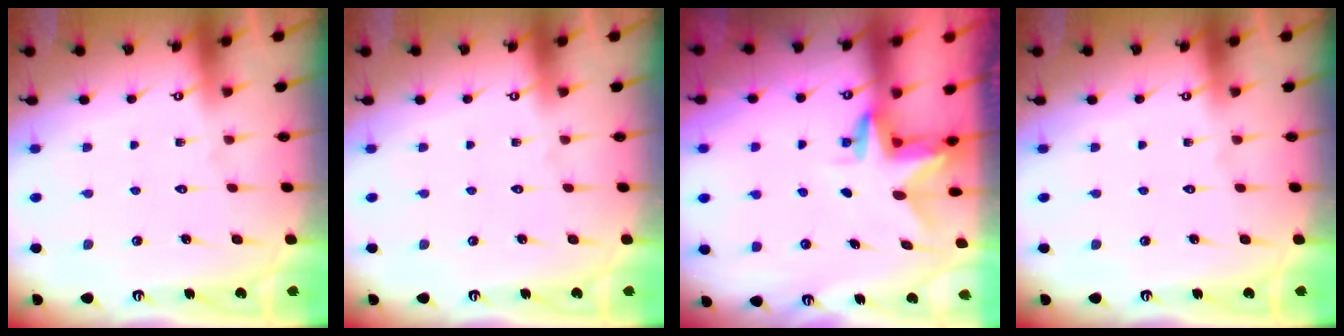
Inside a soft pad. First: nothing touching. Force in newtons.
{"total": 0.0}
{"total": 2.9, "press": 2.9, "slide": 0.2}
{"total": 0.0}